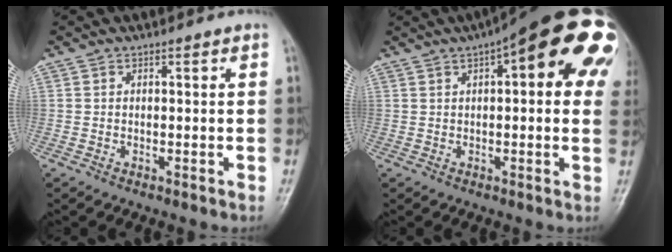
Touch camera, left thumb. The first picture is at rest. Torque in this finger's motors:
{"motor_torque": [2.38, 2.40, 1.39, -1.38, 0.30]}